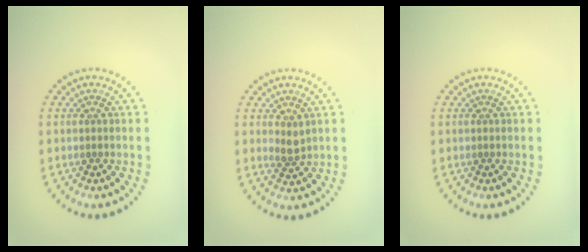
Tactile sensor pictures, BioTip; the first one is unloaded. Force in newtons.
{"total": 1.4, "press": 1.1, "slide": 0.8}
{"total": 0.0}